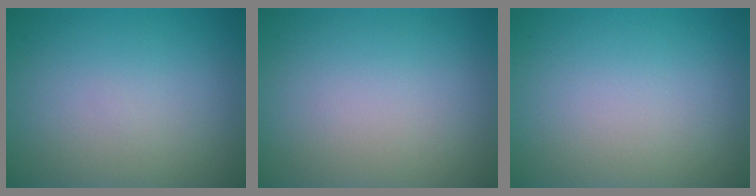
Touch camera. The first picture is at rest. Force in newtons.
{"total": 0.0}
{"total": 0.0}